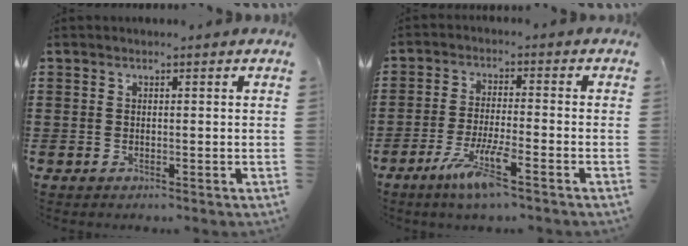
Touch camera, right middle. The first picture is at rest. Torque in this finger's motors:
{"motor_torque": [1.43, -0.71, 0.69, 0.16]}